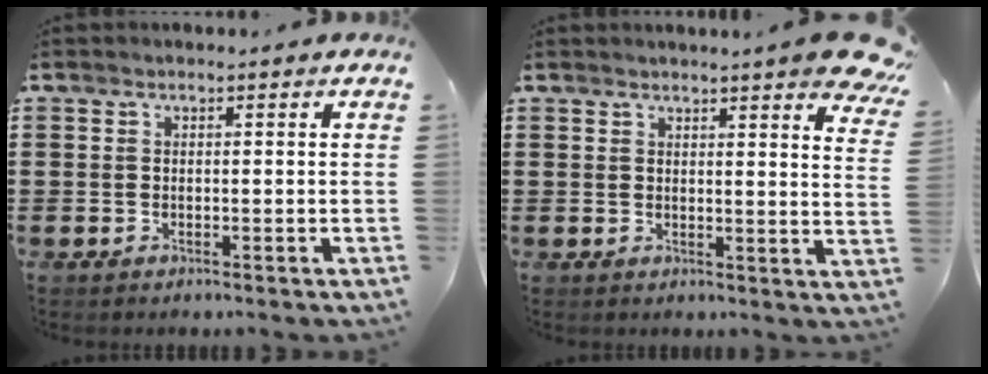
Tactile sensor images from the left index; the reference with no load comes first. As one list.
[{"total": 5.4, "force": [4.7, -0.4, 2.6], "torque": [-0.042, -0.024, 0.081]}]